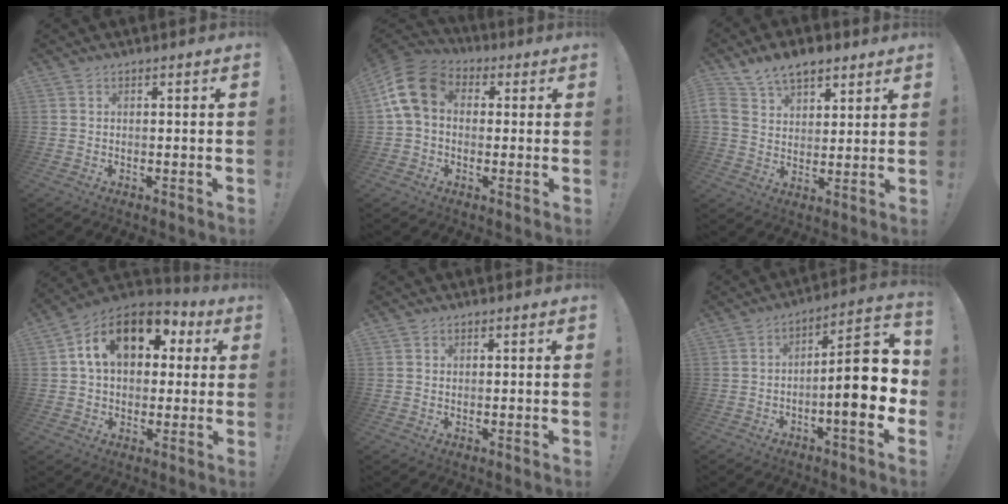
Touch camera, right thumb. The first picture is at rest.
{"total": 13.3, "force": [2.9, 9.8, 8.5], "torque": [-0.150, 0.008, 0.058]}
{"total": 10.0, "force": [6.7, 6.0, 4.4], "torque": [-0.078, -0.027, 0.131]}
{"total": 17.2, "force": [6.1, 11.2, 11.5], "torque": [-0.174, -0.006, 0.109]}
{"total": 1.0, "force": [0.7, 0.7, 0.0], "torque": [0.008, -0.002, 0.012]}
{"total": 16.3, "force": [-2.4, 4.4, 15.5], "torque": [-0.200, 0.010, -0.037]}